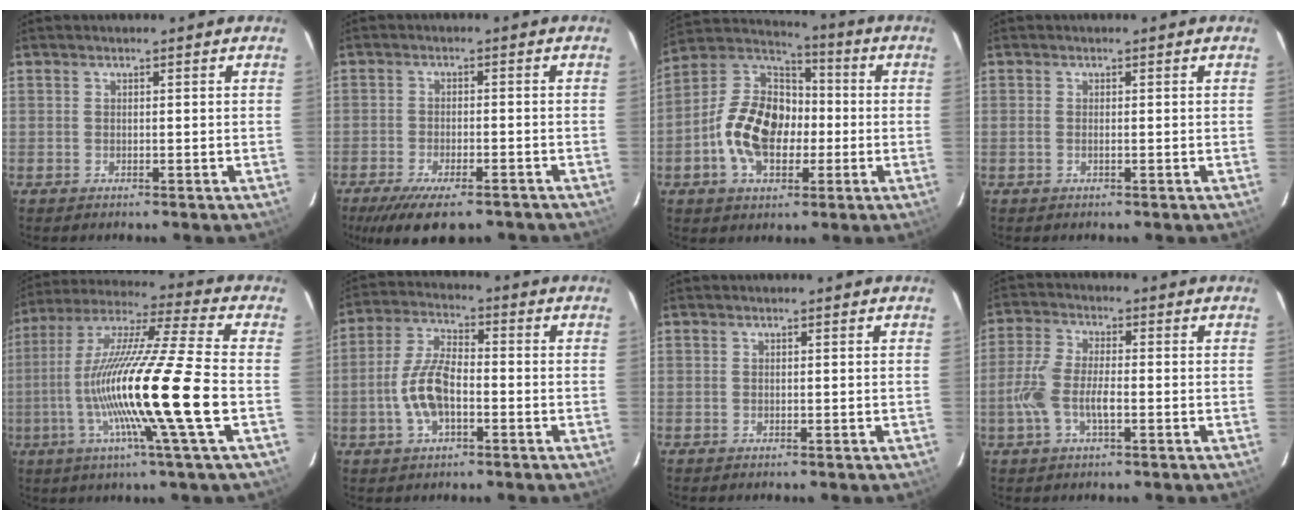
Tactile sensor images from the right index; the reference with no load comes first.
{"total": 12.1, "force": [-9.1, 4.0, 7.0], "torque": [-0.151, -0.031, -0.143]}
{"total": 16.2, "force": [-3.5, 10.5, 11.8], "torque": [-0.237, 0.024, -0.062]}
{"total": 0.9, "force": [-0.1, 0.2, 0.8], "torque": [-0.018, 0.000, -0.005]}
{"total": 20.3, "force": [-4.6, -1.3, 19.8], "torque": [-0.365, -0.015, -0.094]}
{"total": 9.5, "force": [-2.6, 4.4, 8.0], "torque": [-0.167, 0.008, -0.048]}
{"total": 0.0}
{"total": 7.9, "force": [-2.1, 3.1, 7.0], "torque": [-0.152, 0.002, -0.042]}